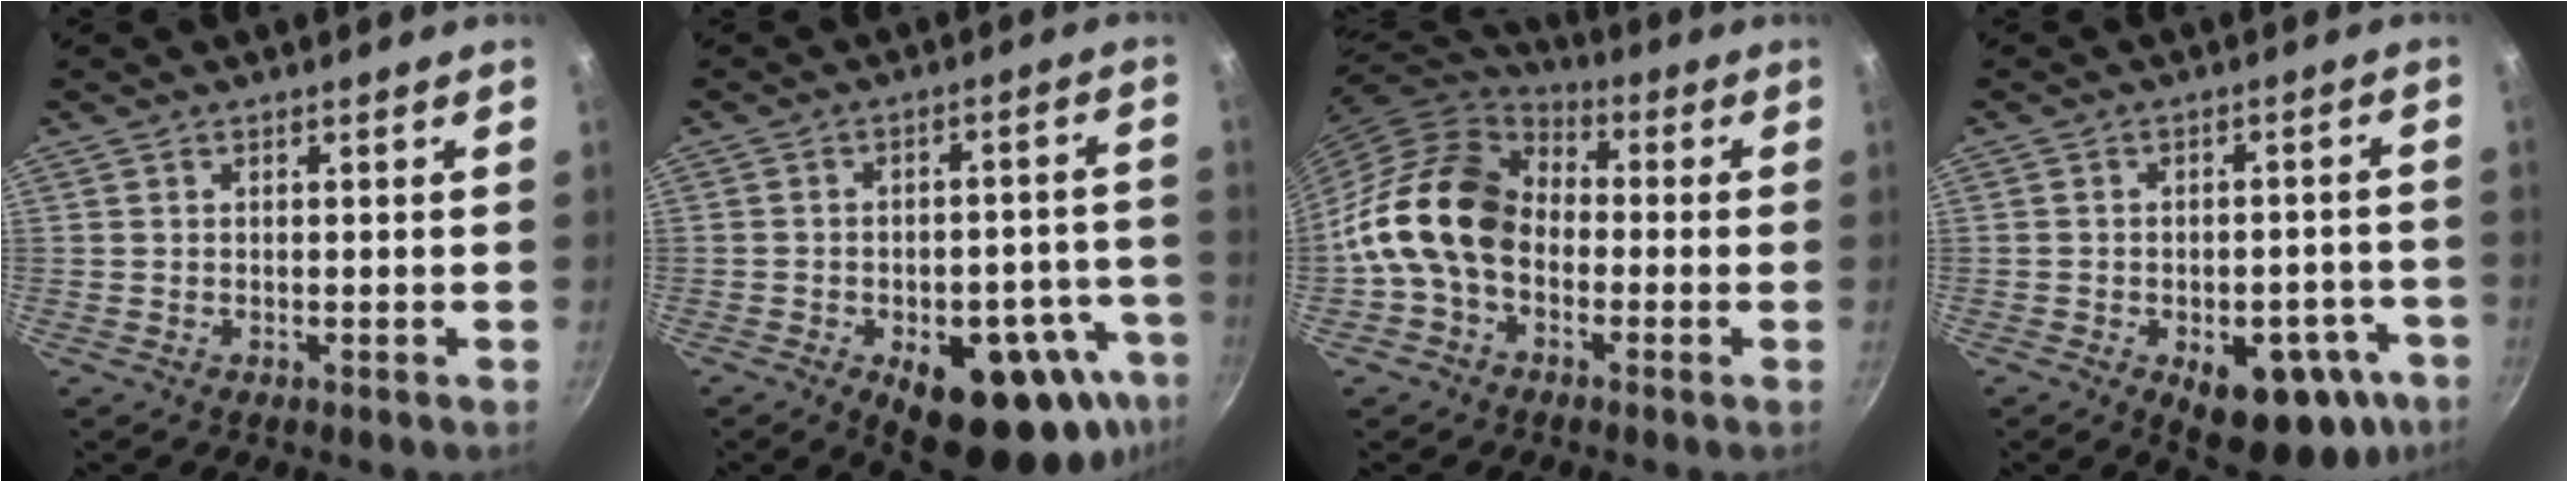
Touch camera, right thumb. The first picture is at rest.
{"total": 20.7, "force": [-10.2, 10.0, 15.0], "torque": [-0.121, 0.026, -0.125]}
{"total": 15.2, "force": [-2.3, 11.1, 10.2], "torque": [-0.154, 0.039, -0.065]}
{"total": 16.2, "force": [-7.3, 8.8, 11.4], "torque": [-0.089, 0.020, -0.085]}